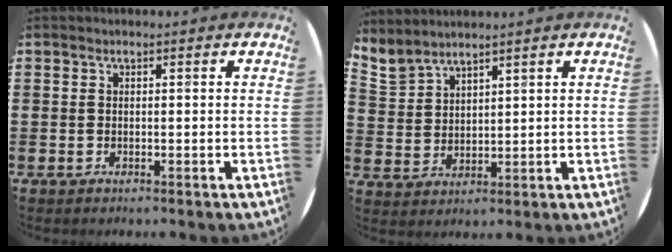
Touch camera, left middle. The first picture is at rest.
{"total": 3.4, "force": [3.4, 0.5, 0.0], "torque": [-0.009, -0.013, 0.064]}